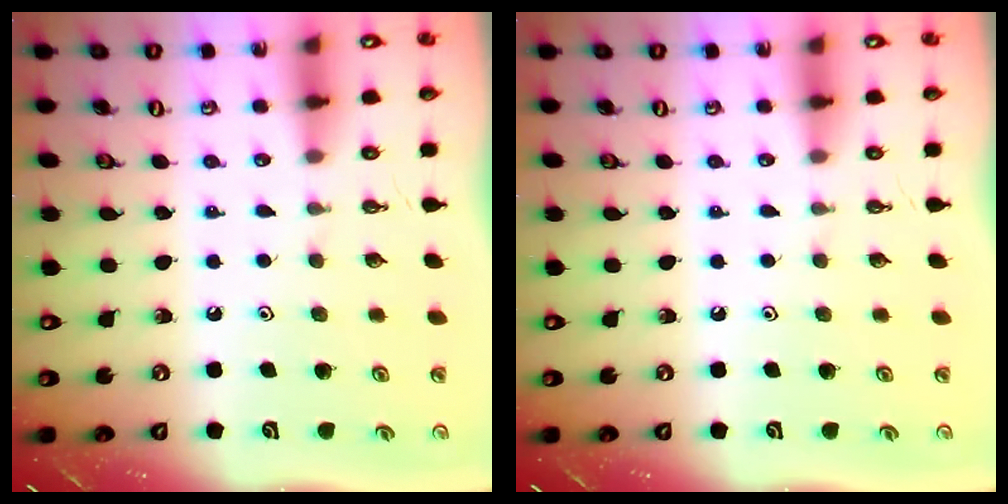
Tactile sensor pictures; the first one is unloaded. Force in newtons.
{"total": 0.0}